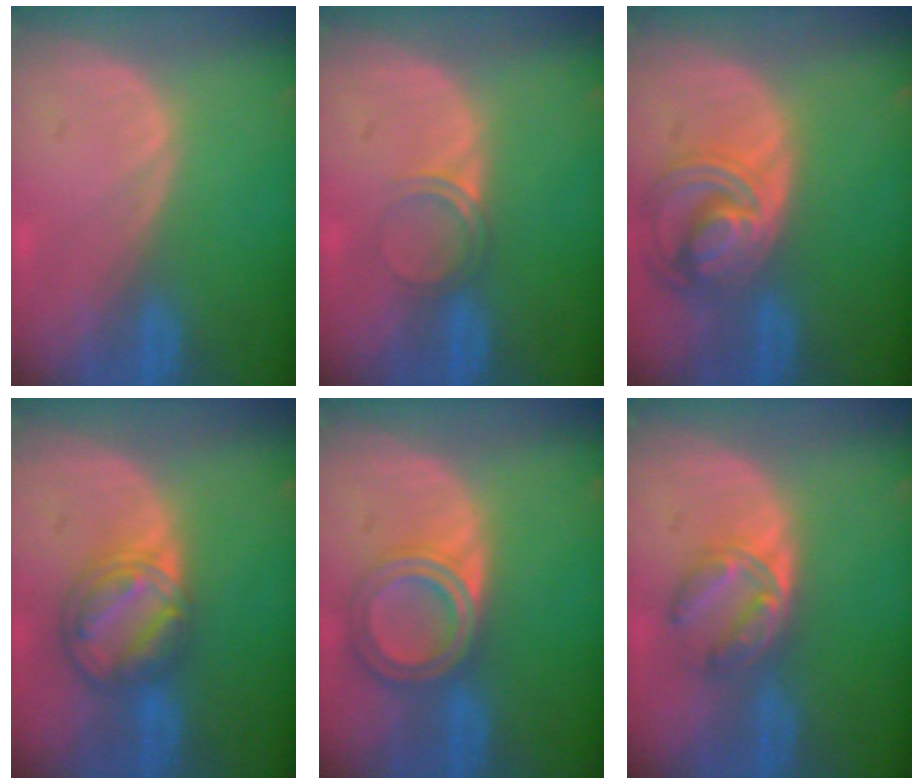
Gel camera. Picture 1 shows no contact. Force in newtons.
{"total": 2.5, "press": 2.1, "slide": 1.2}
{"total": 8.5, "press": 7.4, "slide": 4.3}
{"total": 8.2, "press": 7.0, "slide": 4.1}
{"total": 6.7, "press": 6.0, "slide": 3.2}
{"total": 5.6, "press": 5.4, "slide": 1.4}